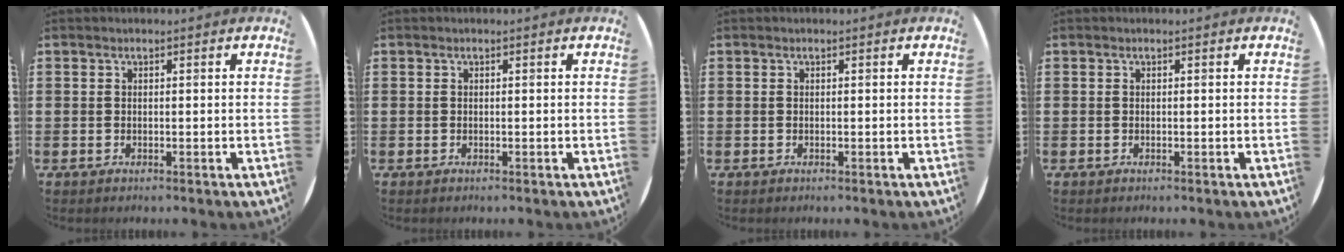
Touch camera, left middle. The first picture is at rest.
{"total": 0.0}
{"total": 0.0}
{"total": 0.0}